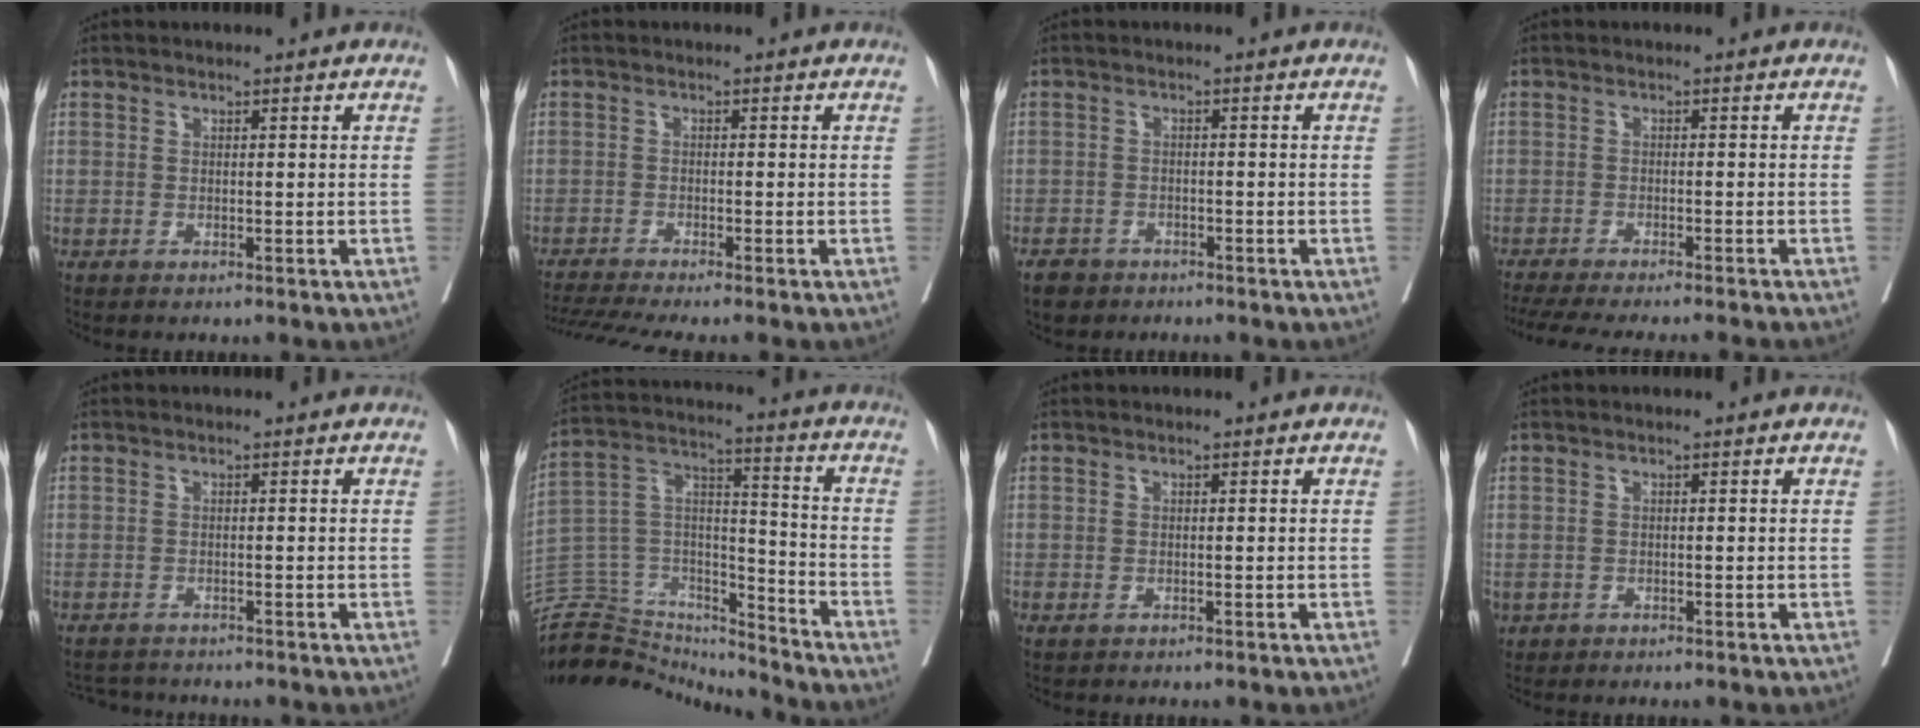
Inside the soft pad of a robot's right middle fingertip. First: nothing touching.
{"total": 6.1, "force": [-5.3, -1.1, 2.8], "torque": [-0.045, -0.013, -0.089]}
{"total": 3.9, "force": [-2.8, 2.6, 0.8], "torque": [-0.015, 0.002, -0.043]}
{"total": 13.9, "force": [-12.5, 0.4, 6.1], "torque": [-0.090, -0.026, -0.173]}
{"total": 3.0, "force": [-2.9, 0.5, -0.6], "torque": [0.010, -0.009, -0.047]}
{"total": 18.4, "force": [-17.5, 5.0, 2.4], "torque": [-0.052, 0.073, -0.286]}
{"total": 1.0, "force": [-0.4, 0.6, 0.7], "torque": [-0.015, -0.002, -0.001]}
{"total": 2.2, "force": [-0.8, 1.8, 0.9], "torque": [-0.022, -0.001, -0.005]}